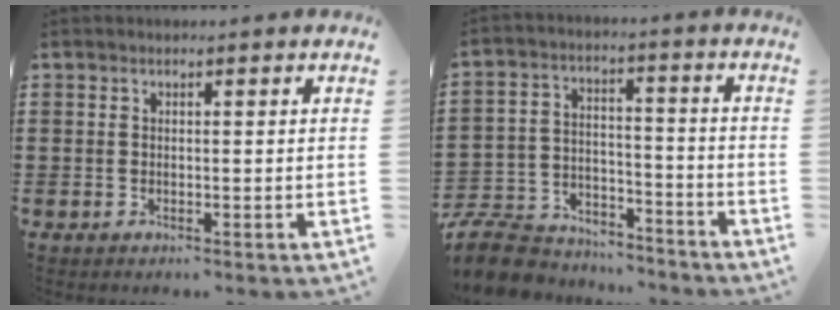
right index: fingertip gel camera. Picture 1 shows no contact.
{"total": 9.2, "force": [-8.7, 2.6, 1.7], "torque": [-0.053, 0.020, -0.175]}